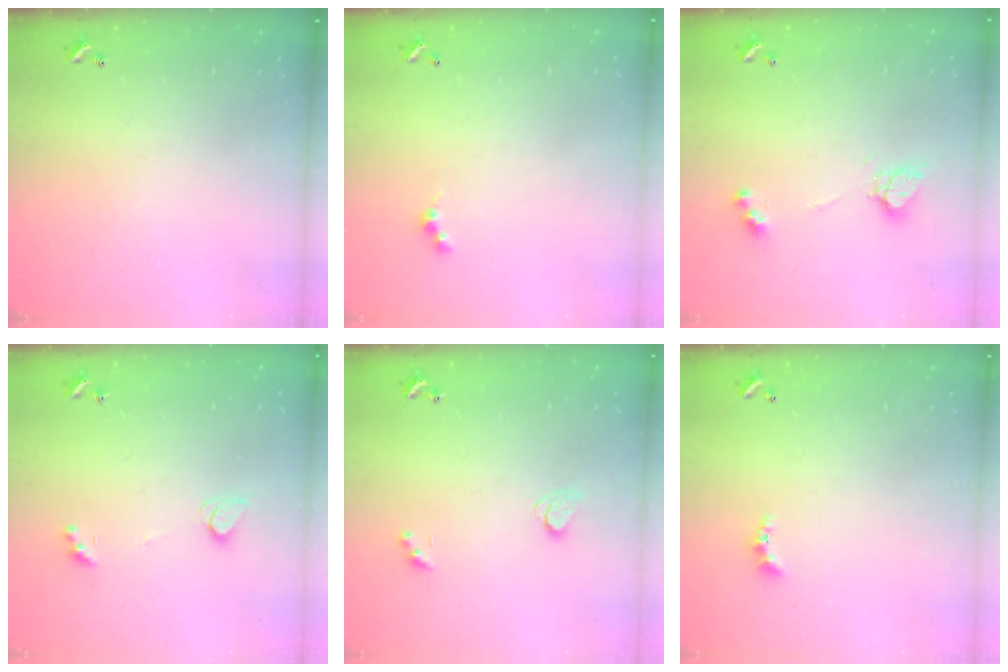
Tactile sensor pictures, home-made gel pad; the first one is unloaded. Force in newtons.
{"total": 2.4, "press": 2.4, "slide": 0.4}
{"total": 8.7, "press": 8.7, "slide": 1.0}
{"total": 2.2, "press": 2.1, "slide": 0.4}
{"total": 2.2, "press": 2.2, "slide": 0.5}
{"total": 2.5, "press": 2.5, "slide": 0.6}